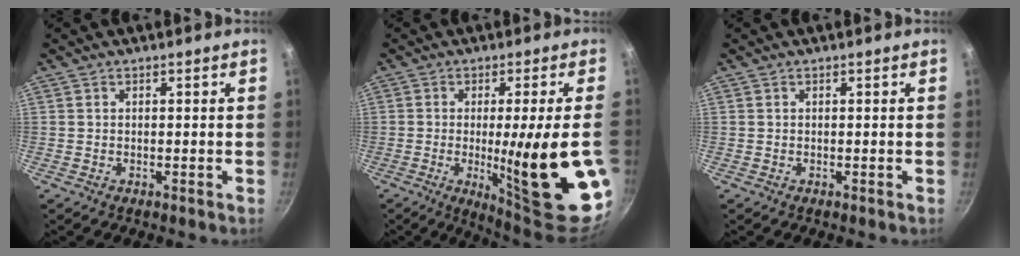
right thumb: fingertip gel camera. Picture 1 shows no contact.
{"total": 21.3, "force": [-4.0, 2.7, 20.8], "torque": [-0.272, -0.019, -0.039]}
{"total": 0.0}